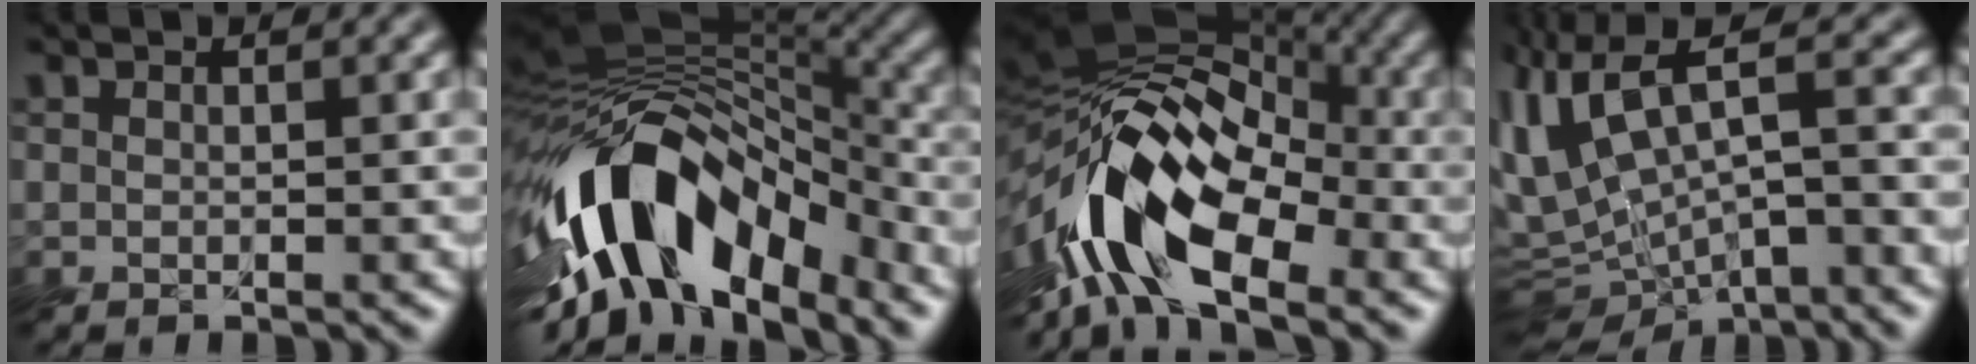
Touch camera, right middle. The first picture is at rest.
{"total": 12.9, "force": [-7.0, 6.2, 9.0], "torque": [-0.146, 0.020, -0.131]}
{"total": 13.7, "force": [-6.0, 6.8, 10.2], "torque": [-0.172, 0.009, -0.123]}
{"total": 8.4, "force": [-1.5, 4.1, 7.2], "torque": [-0.149, 0.001, -0.022]}